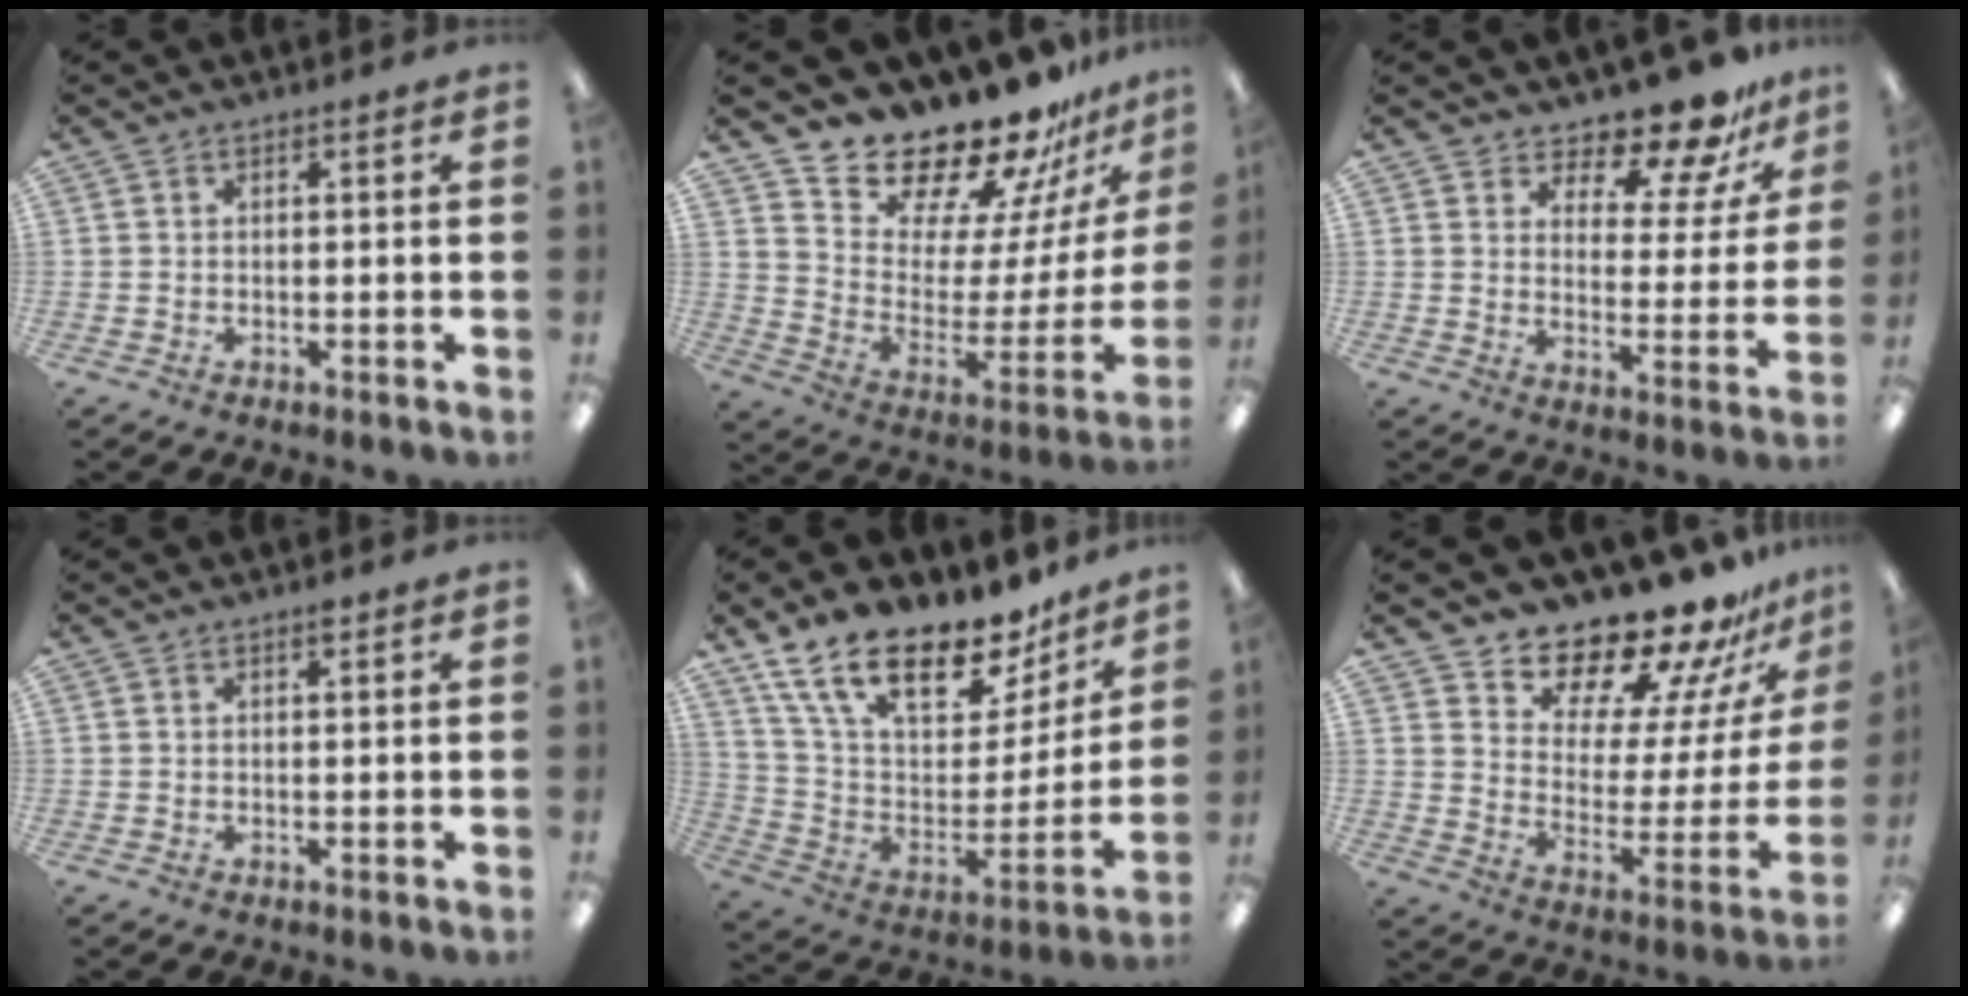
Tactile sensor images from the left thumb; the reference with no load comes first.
{"total": 19.4, "force": [18.4, 4.7, 3.7], "torque": [-0.060, -0.175, 0.318]}
{"total": 12.2, "force": [11.0, 3.7, 3.9], "torque": [-0.067, -0.089, 0.197]}
{"total": 0.9, "force": [0.7, 0.2, 0.6], "torque": [-0.006, -0.002, 0.009]}
{"total": 22.5, "force": [16.3, 9.3, 12.4], "torque": [-0.215, -0.103, 0.289]}
{"total": 16.6, "force": [15.7, 4.0, 3.8], "torque": [-0.064, -0.144, 0.261]}